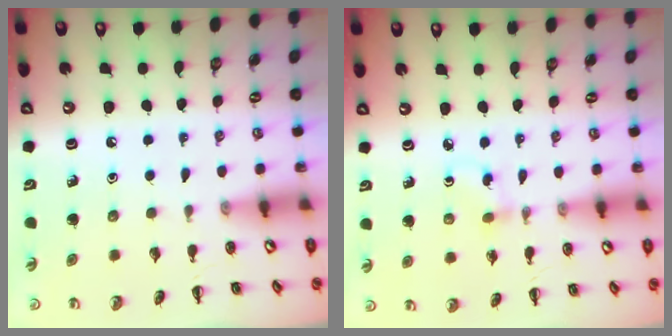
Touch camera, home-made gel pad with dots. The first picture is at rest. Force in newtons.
{"total": 1.6, "press": 1.4, "slide": 0.8}